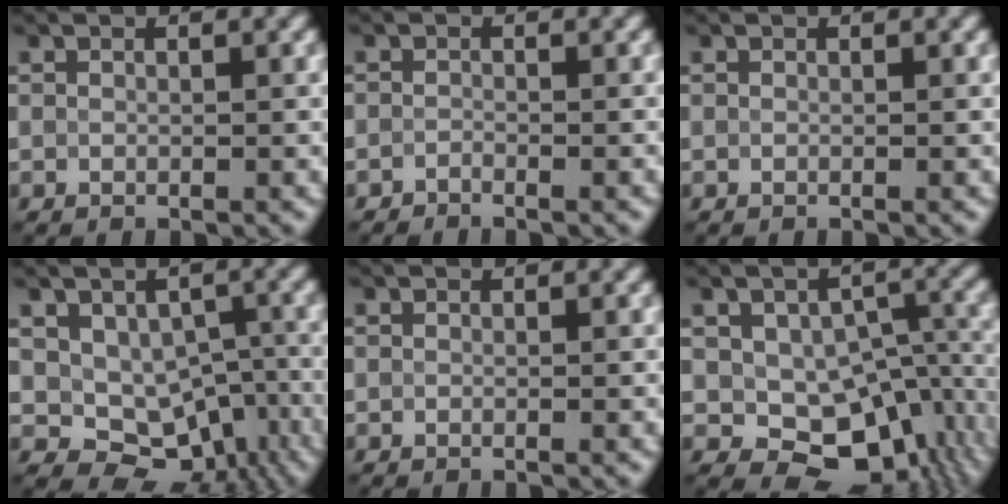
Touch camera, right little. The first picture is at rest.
{"total": 0.8, "force": [-0.8, 0.0, -0.2], "torque": [0.005, -0.003, -0.014]}
{"total": 0.0}
{"total": 7.0, "force": [-1.5, 5.1, 4.6], "torque": [-0.061, -0.010, -0.008]}
{"total": 0.0}
{"total": 10.6, "force": [-3.0, 7.5, 6.9], "torque": [-0.078, -0.022, -0.031]}